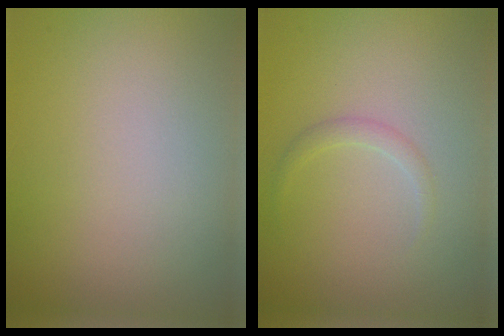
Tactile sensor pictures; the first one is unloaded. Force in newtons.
{"total": 1.0, "press": 1.0, "slide": 0.0}